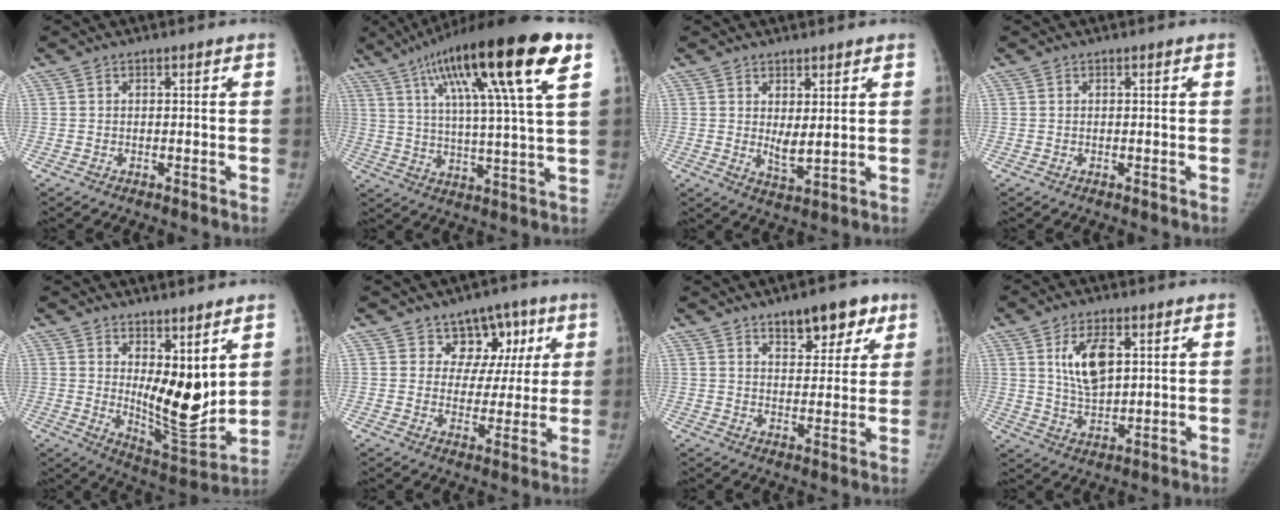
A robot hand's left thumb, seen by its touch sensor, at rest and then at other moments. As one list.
[{"total": 23.1, "force": [11.2, 3.1, 20.0], "torque": [-0.327, -0.012, 0.178]}, {"total": 4.4, "force": [1.2, 1.6, 4.0], "torque": [-0.062, -0.021, 0.028]}, {"total": 0.0}, {"total": 13.0, "force": [4.3, 5.1, 11.2], "torque": [-0.141, -0.059, 0.088]}, {"total": 9.6, "force": [4.9, 7.6, 3.2], "torque": [0.010, -0.013, 0.070]}, {"total": 10.0, "force": [6.3, 4.6, 6.3], "torque": [-0.052, -0.032, 0.091]}, {"total": 9.3, "force": [3.0, 4.7, 7.5], "torque": [-0.122, -0.015, 0.060]}]